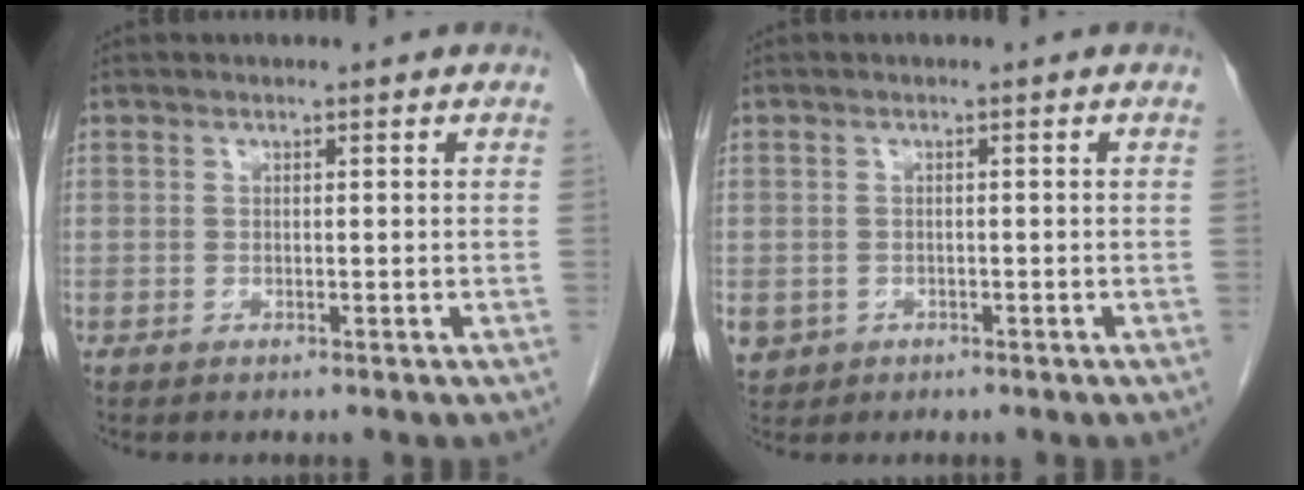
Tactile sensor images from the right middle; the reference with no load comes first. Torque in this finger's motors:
{"motor_torque": [0.47, -0.33, 0.07, 0.04]}